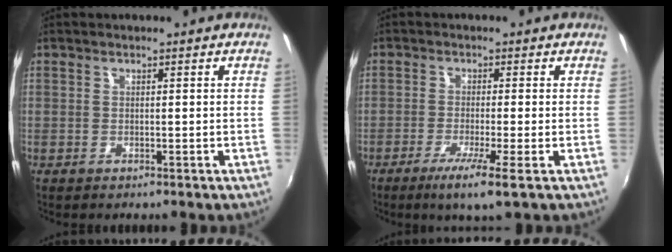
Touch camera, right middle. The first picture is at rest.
{"total": 5.9, "force": [-2.9, -0.6, 5.0], "torque": [-0.107, -0.018, -0.055]}